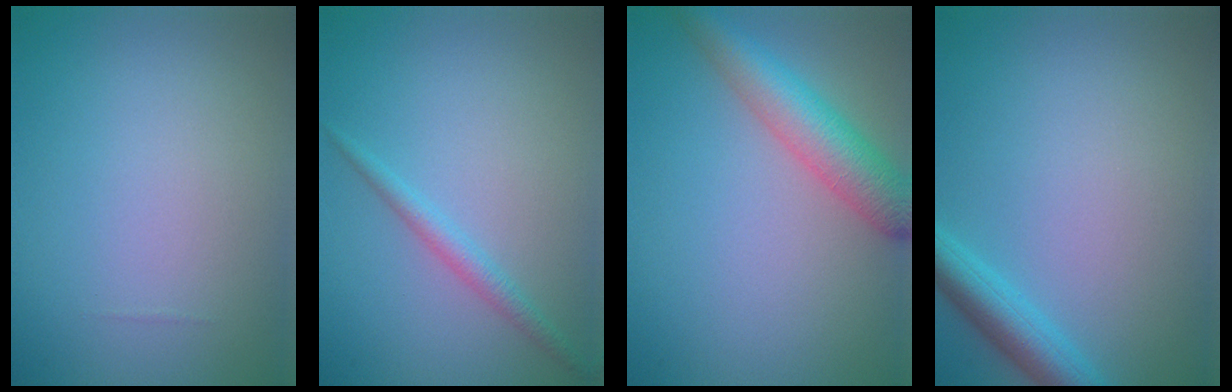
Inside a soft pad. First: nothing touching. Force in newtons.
{"total": 1.6, "press": 1.6, "slide": 0.1}
{"total": 5.2, "press": 5.2, "slide": 0.2}
{"total": 3.4, "press": 3.4, "slide": 0.2}